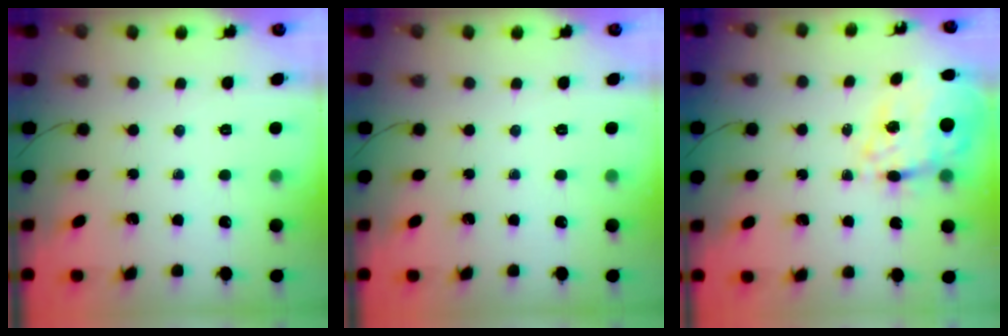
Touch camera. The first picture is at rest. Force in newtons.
{"total": 0.0}
{"total": 10.7, "press": 10.0, "slide": 3.9}